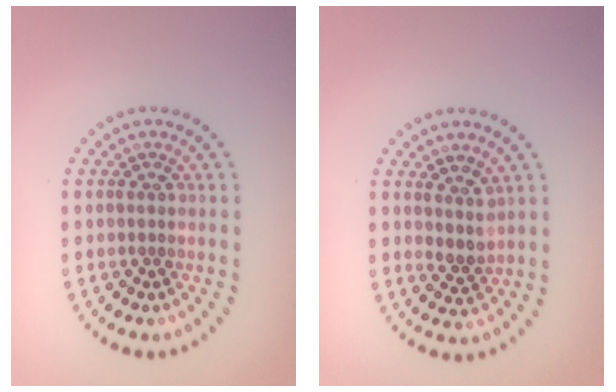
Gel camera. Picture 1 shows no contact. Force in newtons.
{"total": 2.0, "press": 1.5, "slide": 1.3}